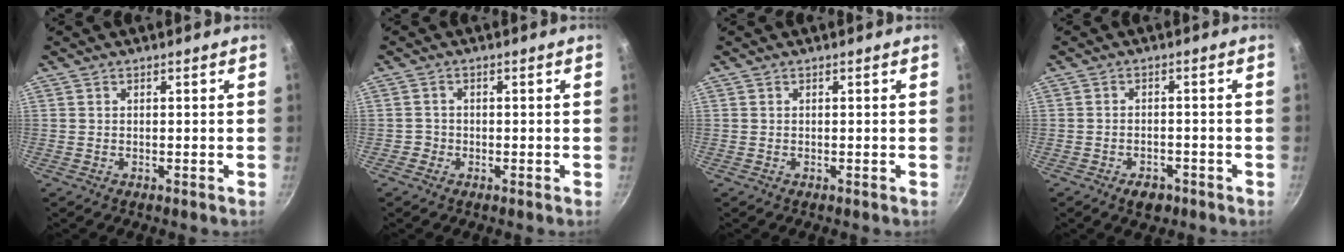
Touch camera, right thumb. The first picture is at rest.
{"total": 1.5, "force": [-0.7, 1.3, 0.1], "torque": [0.009, 0.007, -0.018]}
{"total": 0.0}
{"total": 3.5, "force": [-2.3, 2.0, 1.9], "torque": [-0.022, 0.009, -0.031]}